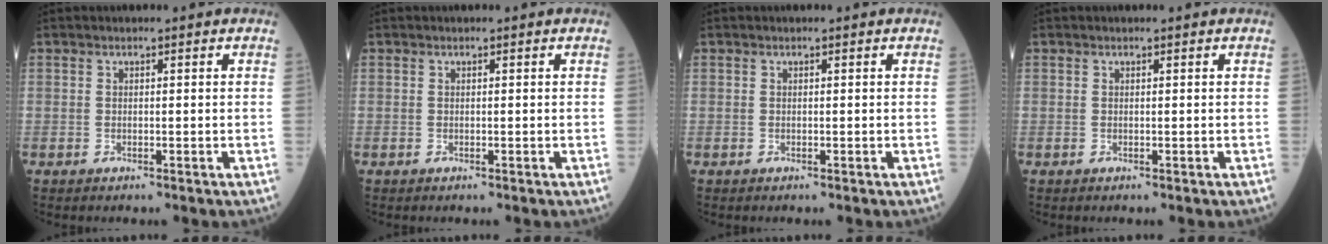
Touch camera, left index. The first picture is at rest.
{"total": 0.0}
{"total": 0.0}
{"total": 0.0}